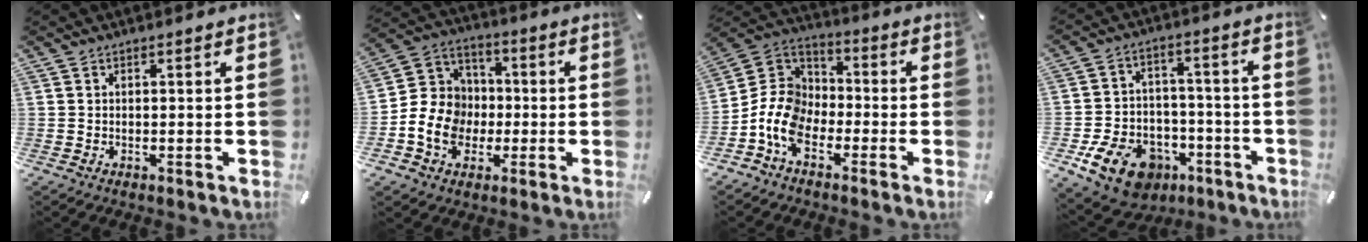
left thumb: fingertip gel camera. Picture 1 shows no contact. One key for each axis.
{"total": 12.3, "fx": -3.4, "fy": 11.0, "fz": 4.5, "tx": -0.102, "ty": 0.031, "tz": -0.056}
{"total": 11.5, "fx": -6.5, "fy": 7.8, "fz": 5.3, "tx": -0.132, "ty": 0.028, "tz": -0.127}
{"total": 13.6, "fx": -7.1, "fy": 9.4, "fz": 6.9, "tx": -0.124, "ty": 0.057, "tz": -0.119}